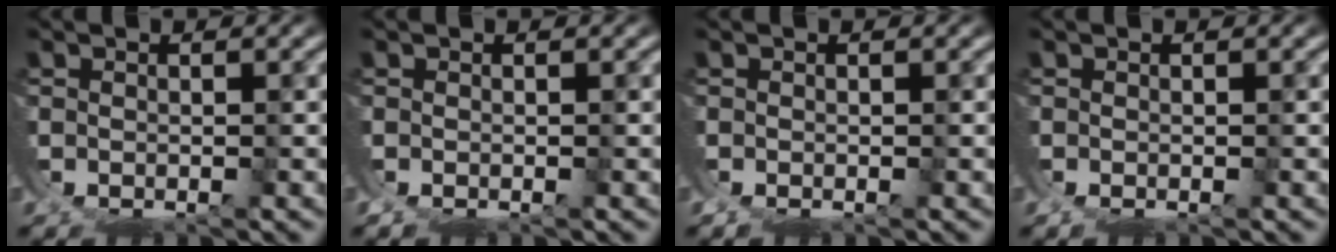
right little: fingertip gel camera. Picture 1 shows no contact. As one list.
[{"total": 2.4, "force": [-0.8, 2.1, 0.7], "torque": [-0.029, -0.008, -0.016]}, {"total": 2.1, "force": [-0.7, 1.8, 0.7], "torque": [-0.026, -0.007, -0.015]}, {"total": 0.8, "force": [-0.3, 0.5, 0.6], "torque": [-0.012, 0.001, -0.007]}]